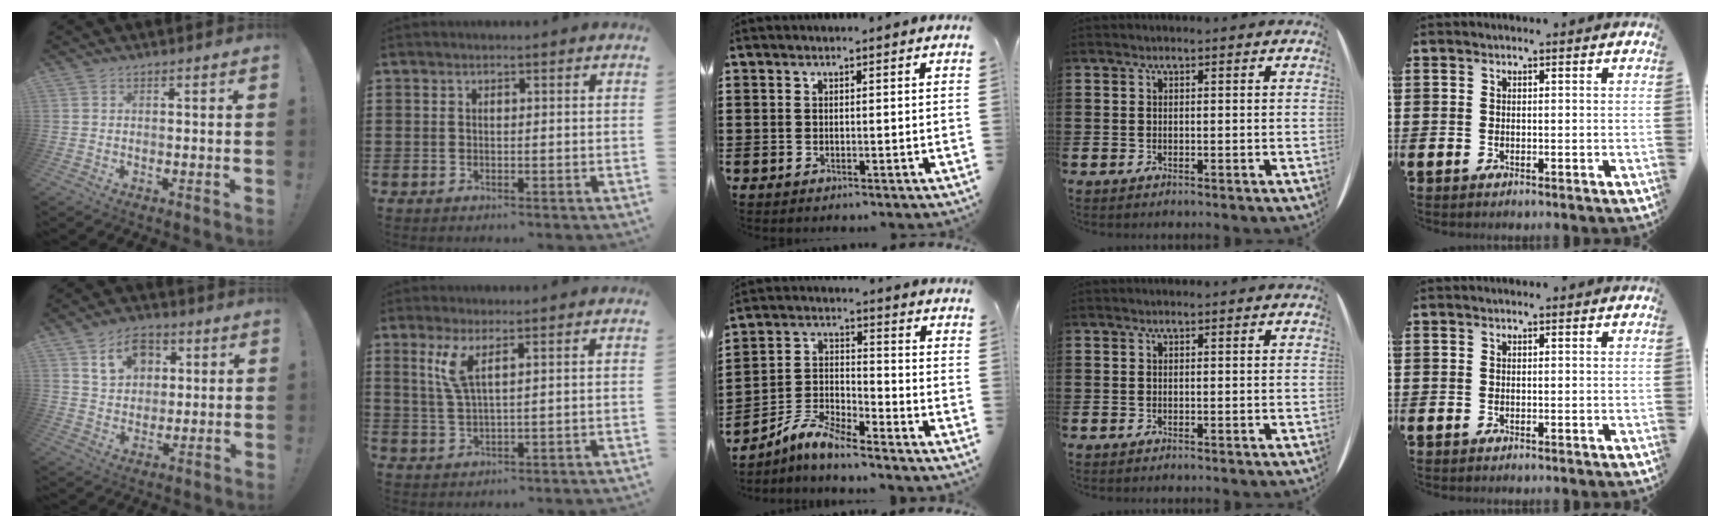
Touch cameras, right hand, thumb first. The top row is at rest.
{"thumb": {"total": 10.6, "force": [4.7, 8.0, 5.1], "torque": [-0.074, -0.010, 0.088]}, "index": {"total": 4.0, "force": [1.9, 0.8, 3.4], "torque": [-0.082, -0.002, 0.030]}, "middle": {"total": 6.9, "force": [-6.3, 1.1, 2.7], "torque": [-0.070, 0.001, -0.126]}}